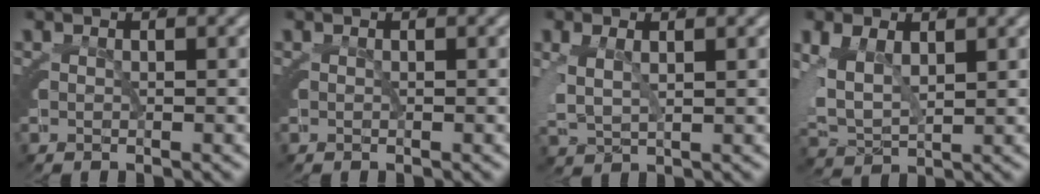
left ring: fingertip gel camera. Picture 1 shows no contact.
{"total": 0.0}
{"total": 3.8, "force": [0.5, 2.9, 2.4], "torque": [-0.073, -0.008, 0.017]}
{"total": 7.3, "force": [0.4, 5.9, 4.3], "torque": [-0.120, -0.015, 0.011]}